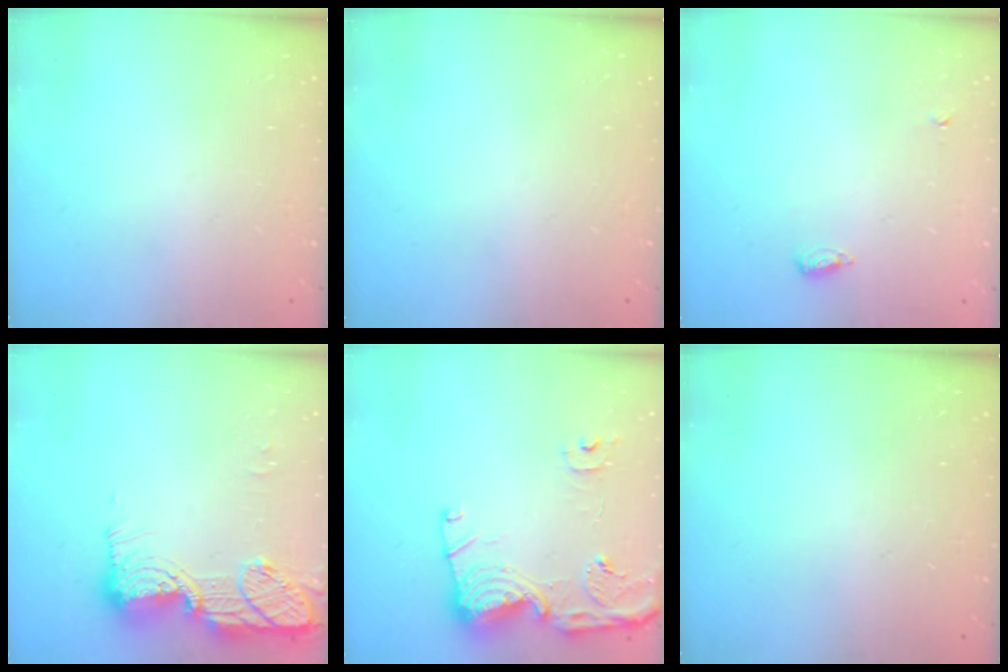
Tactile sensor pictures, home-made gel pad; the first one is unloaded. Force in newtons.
{"total": 0.0}
{"total": 8.9, "press": 6.0, "slide": 6.5}
{"total": 15.1, "press": 15.0, "slide": 1.0}
{"total": 16.3, "press": 16.2, "slide": 1.5}
{"total": 0.0}